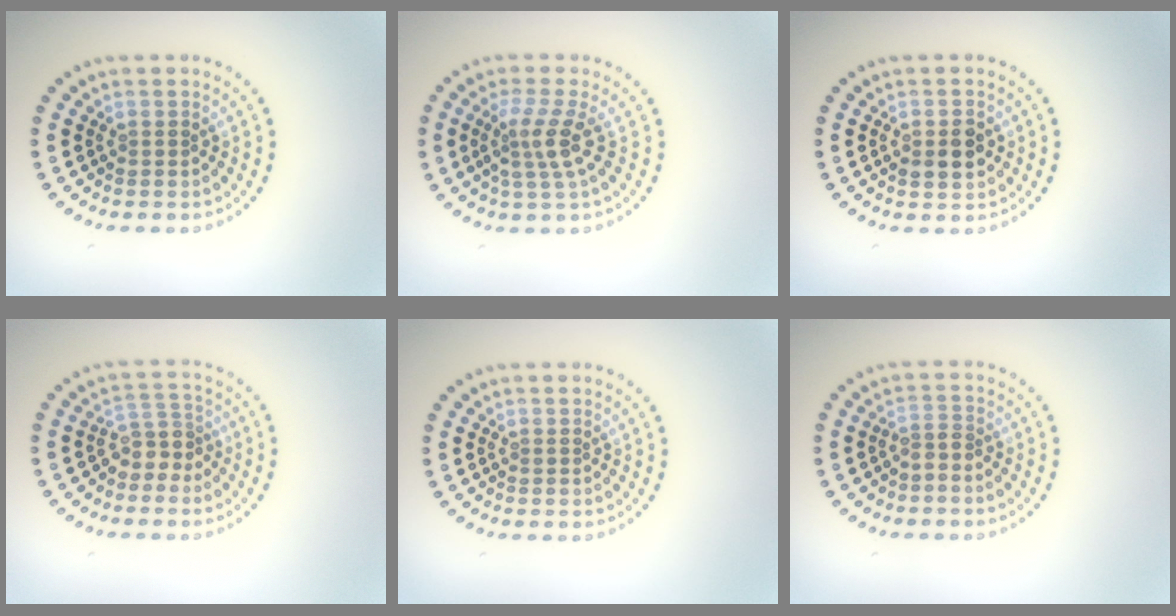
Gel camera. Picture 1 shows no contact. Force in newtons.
{"total": 2.9, "press": 2.2, "slide": 1.9}
{"total": 2.7, "press": 2.7, "slide": 0.2}
{"total": 2.5, "press": 2.0, "slide": 1.5}
{"total": 0.0}
{"total": 1.0, "press": 0.6, "slide": 0.8}